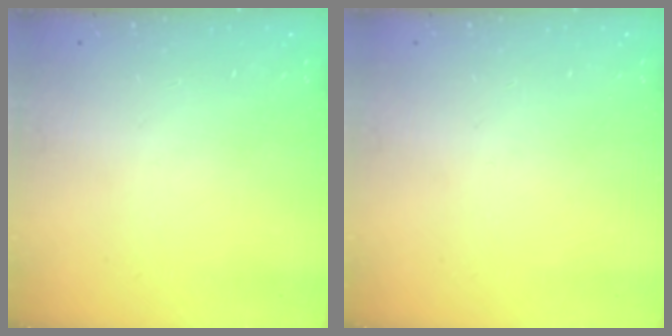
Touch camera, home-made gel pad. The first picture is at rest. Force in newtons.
{"total": 0.0}